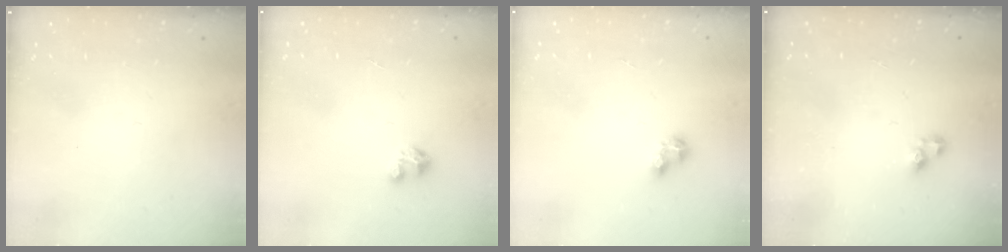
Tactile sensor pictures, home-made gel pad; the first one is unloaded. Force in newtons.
{"total": 1.7, "press": 1.7, "slide": 0.1}
{"total": 3.5, "press": 3.5, "slide": 0.5}
{"total": 3.9, "press": 3.9, "slide": 0.7}